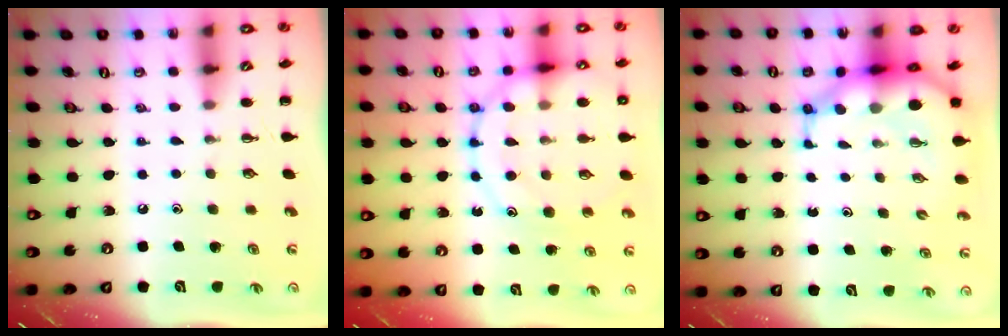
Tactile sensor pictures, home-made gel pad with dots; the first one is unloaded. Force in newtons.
{"total": 18.4, "press": 18.2, "slide": 2.3}
{"total": 8.9, "press": 8.5, "slide": 2.7}